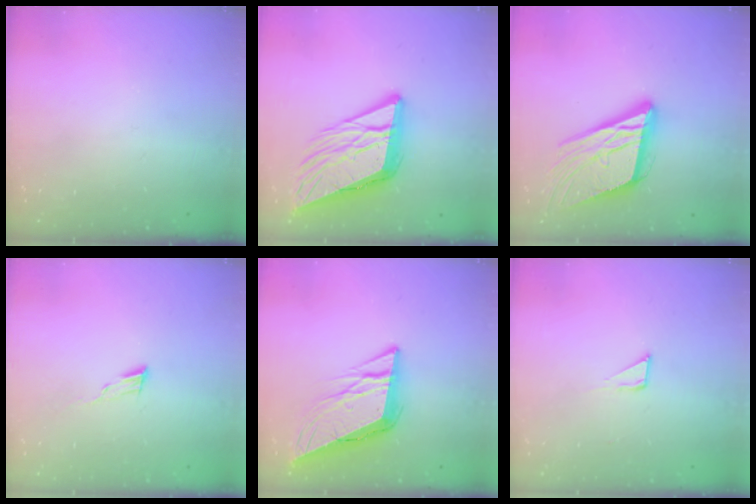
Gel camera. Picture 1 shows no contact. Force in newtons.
{"total": 16.4, "press": 16.2, "slide": 2.8}
{"total": 18.5, "press": 18.2, "slide": 3.6}
{"total": 4.6, "press": 4.6, "slide": 0.4}
{"total": 11.4, "press": 11.2, "slide": 1.9}
{"total": 2.6, "press": 2.6, "slide": 0.1}